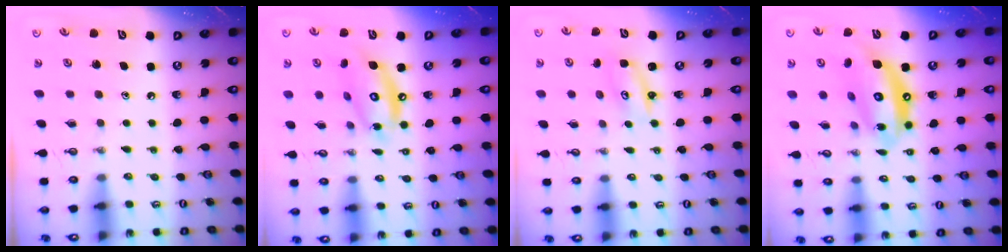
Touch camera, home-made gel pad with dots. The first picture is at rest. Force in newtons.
{"total": 13.8, "press": 13.7, "slide": 1.2}
{"total": 2.6, "press": 2.6, "slide": 0.2}
{"total": 15.4, "press": 15.3, "slide": 1.4}